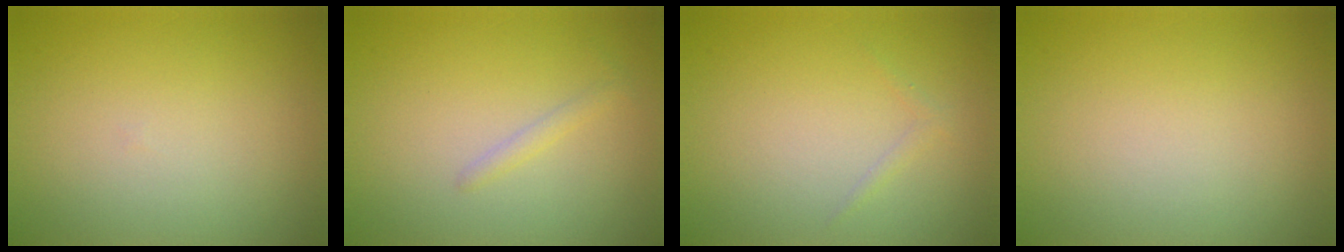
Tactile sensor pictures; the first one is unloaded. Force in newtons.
{"total": 0.8, "press": 0.8, "slide": 0.1}
{"total": 0.6, "press": 0.6, "slide": 0.0}
{"total": 0.0}